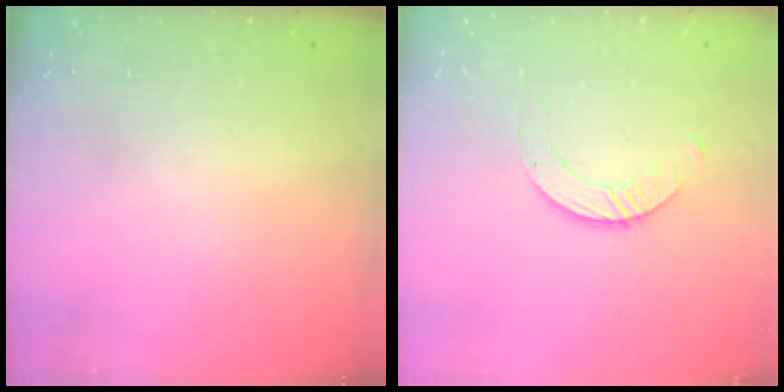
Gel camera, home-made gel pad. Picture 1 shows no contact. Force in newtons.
{"total": 1.7, "press": 1.7, "slide": 0.2}